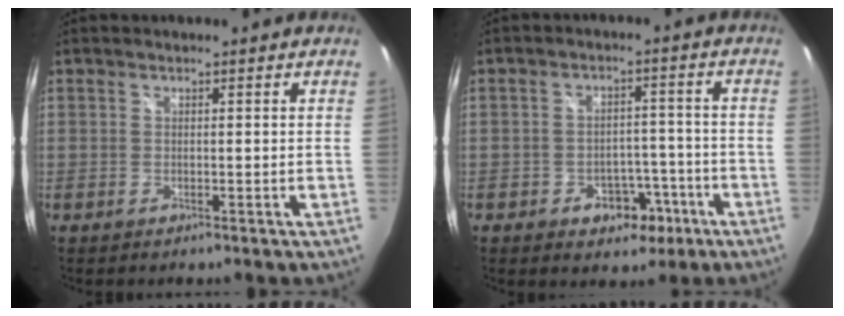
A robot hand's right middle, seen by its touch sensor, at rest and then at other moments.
{"total": 6.5, "force": [-3.7, 4.5, 3.0], "torque": [-0.059, 0.015, -0.037]}